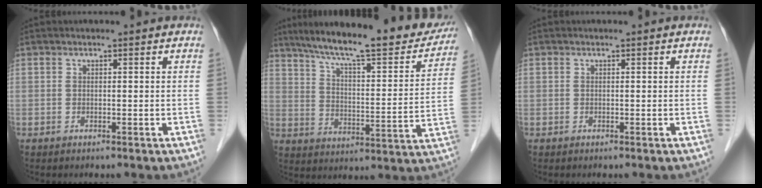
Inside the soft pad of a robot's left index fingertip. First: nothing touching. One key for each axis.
{"total": 24.2, "fx": 20.5, "fy": 3.7, "fz": 12.4, "tx": -0.191, "ty": -0.016, "tz": 0.281}
{"total": 0.0}